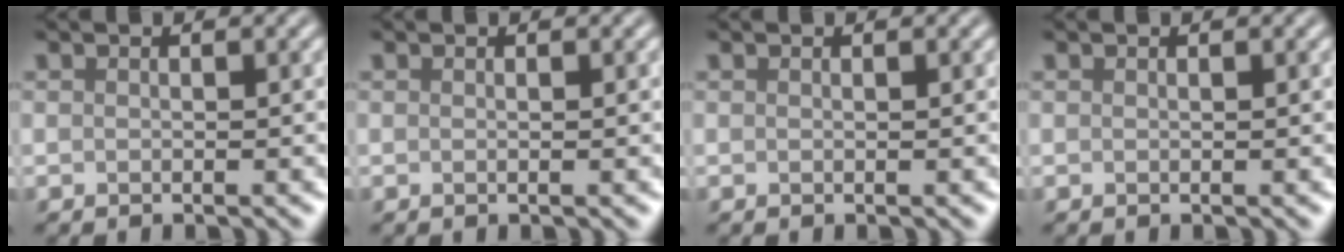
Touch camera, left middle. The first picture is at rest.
{"total": 0.6, "force": [0.1, 0.3, 0.6], "torque": [-0.005, -0.004, -0.002]}
{"total": 0.0}
{"total": 0.0}